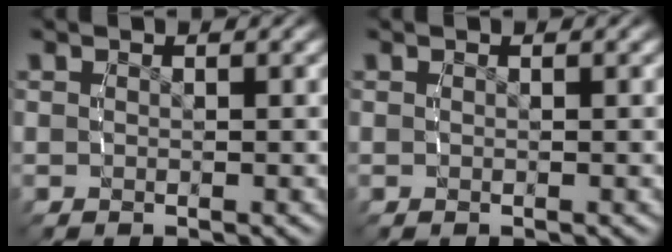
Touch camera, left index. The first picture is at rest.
{"total": 0.0}